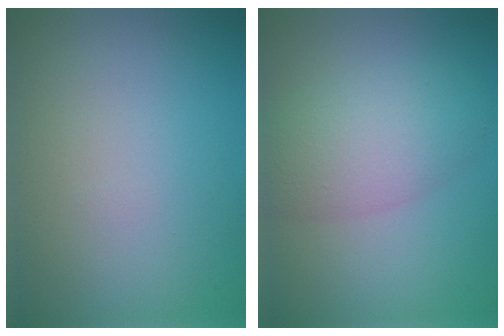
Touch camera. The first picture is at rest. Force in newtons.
{"total": 5.1, "press": 5.1, "slide": 0.1}